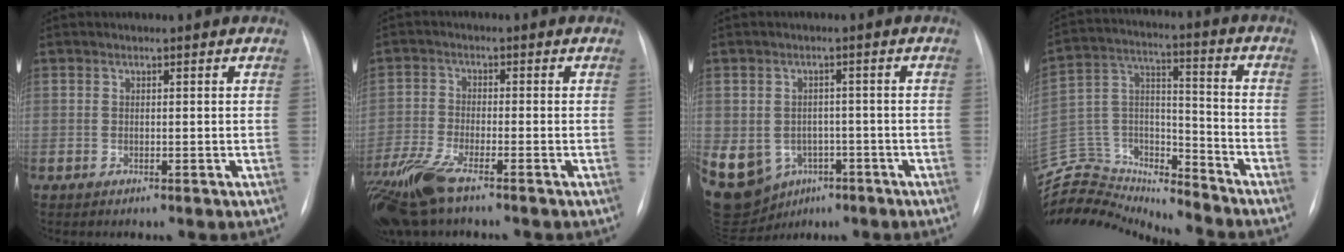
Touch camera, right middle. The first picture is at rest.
{"total": 9.4, "force": [-6.6, 2.0, 6.4], "torque": [-0.141, -0.017, -0.128]}
{"total": 22.9, "force": [-8.8, 18.8, 9.8], "torque": [-0.313, -0.001, -0.111]}
{"total": 19.0, "force": [-18.7, 2.7, 2.3], "torque": [-0.051, 0.059, -0.317]}